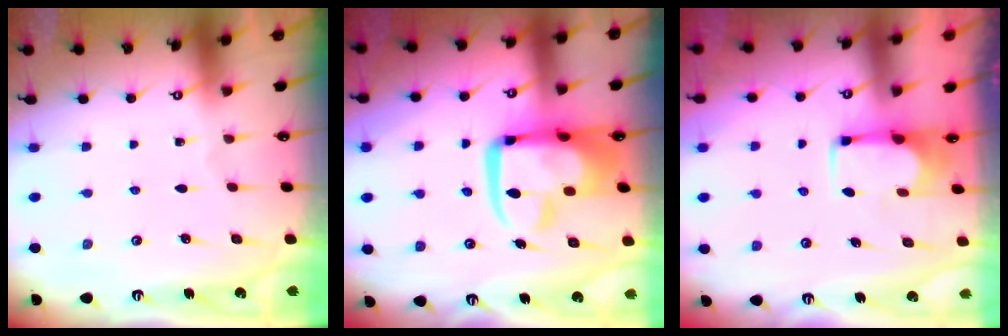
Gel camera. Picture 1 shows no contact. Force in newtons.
{"total": 16.0, "press": 15.8, "slide": 2.1}
{"total": 1.8, "press": 1.7, "slide": 0.5}